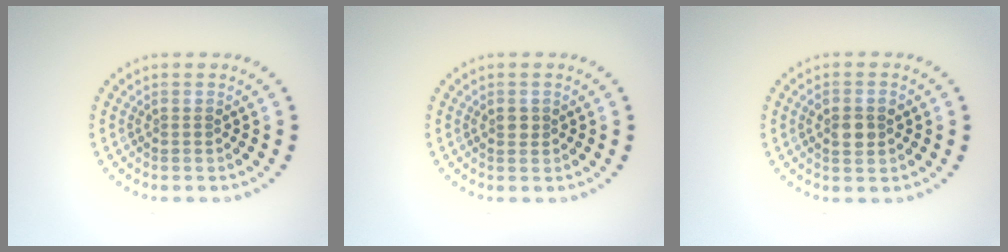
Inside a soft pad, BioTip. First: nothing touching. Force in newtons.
{"total": 1.0, "press": 1.0, "slide": 0.3}
{"total": 2.5, "press": 2.5, "slide": 0.2}